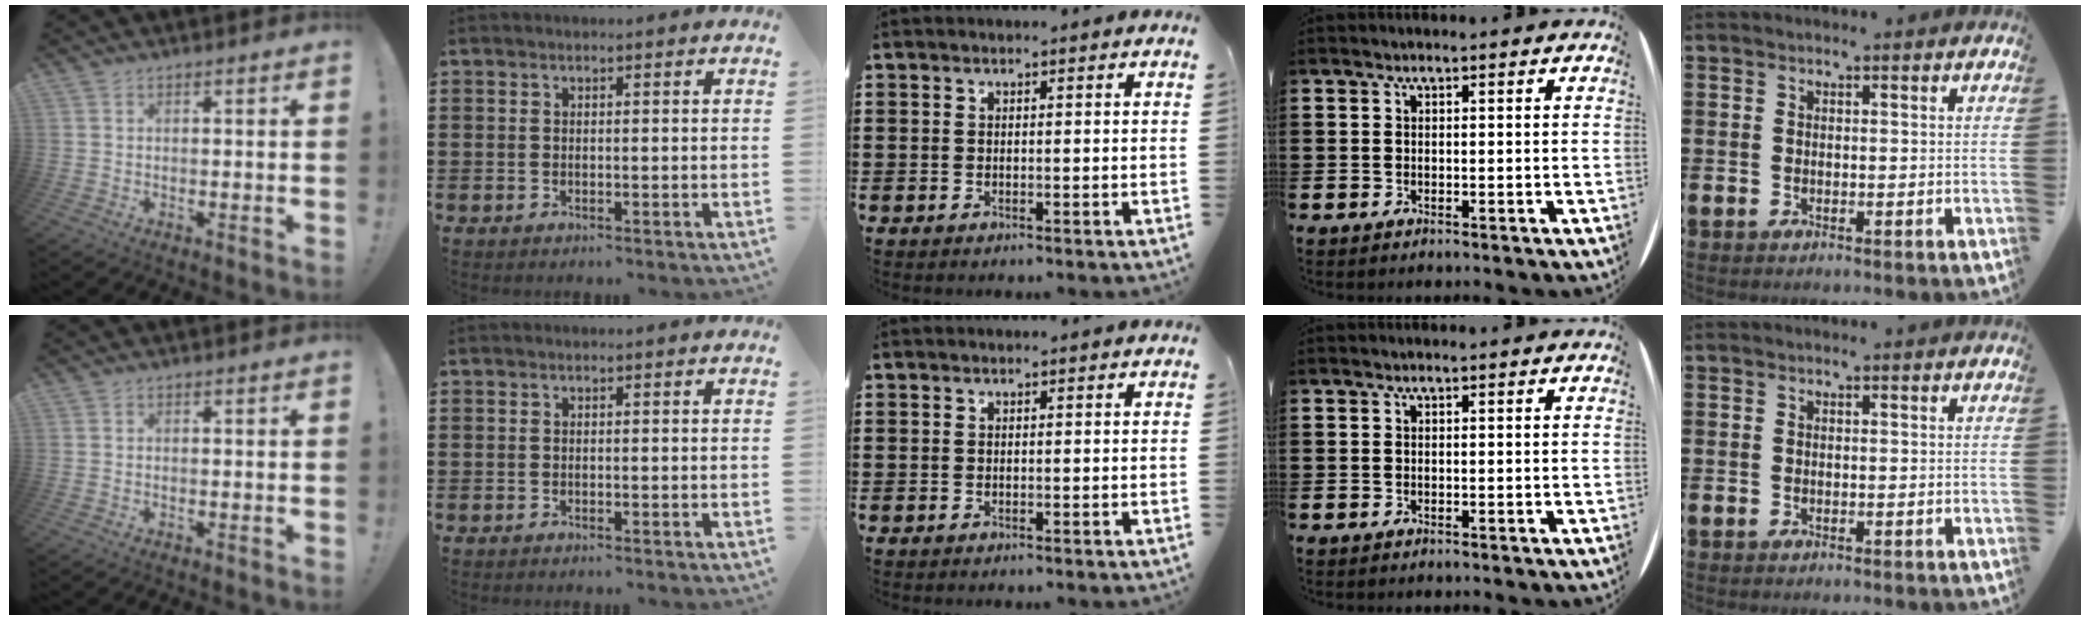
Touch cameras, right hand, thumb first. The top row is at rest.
{}